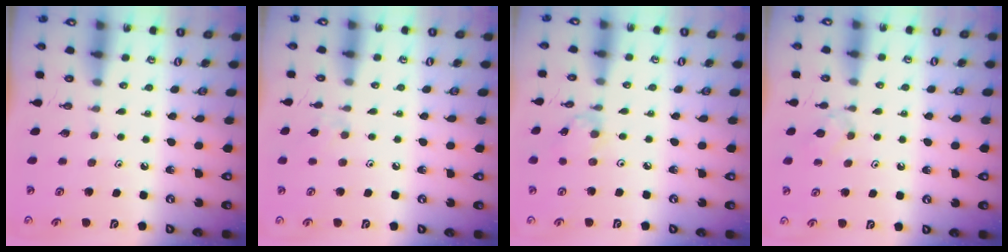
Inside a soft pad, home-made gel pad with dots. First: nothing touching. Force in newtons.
{"total": 3.9, "press": 3.9, "slide": 0.6}
{"total": 1.0, "press": 1.0, "slide": 0.2}
{"total": 2.9, "press": 2.8, "slide": 0.6}